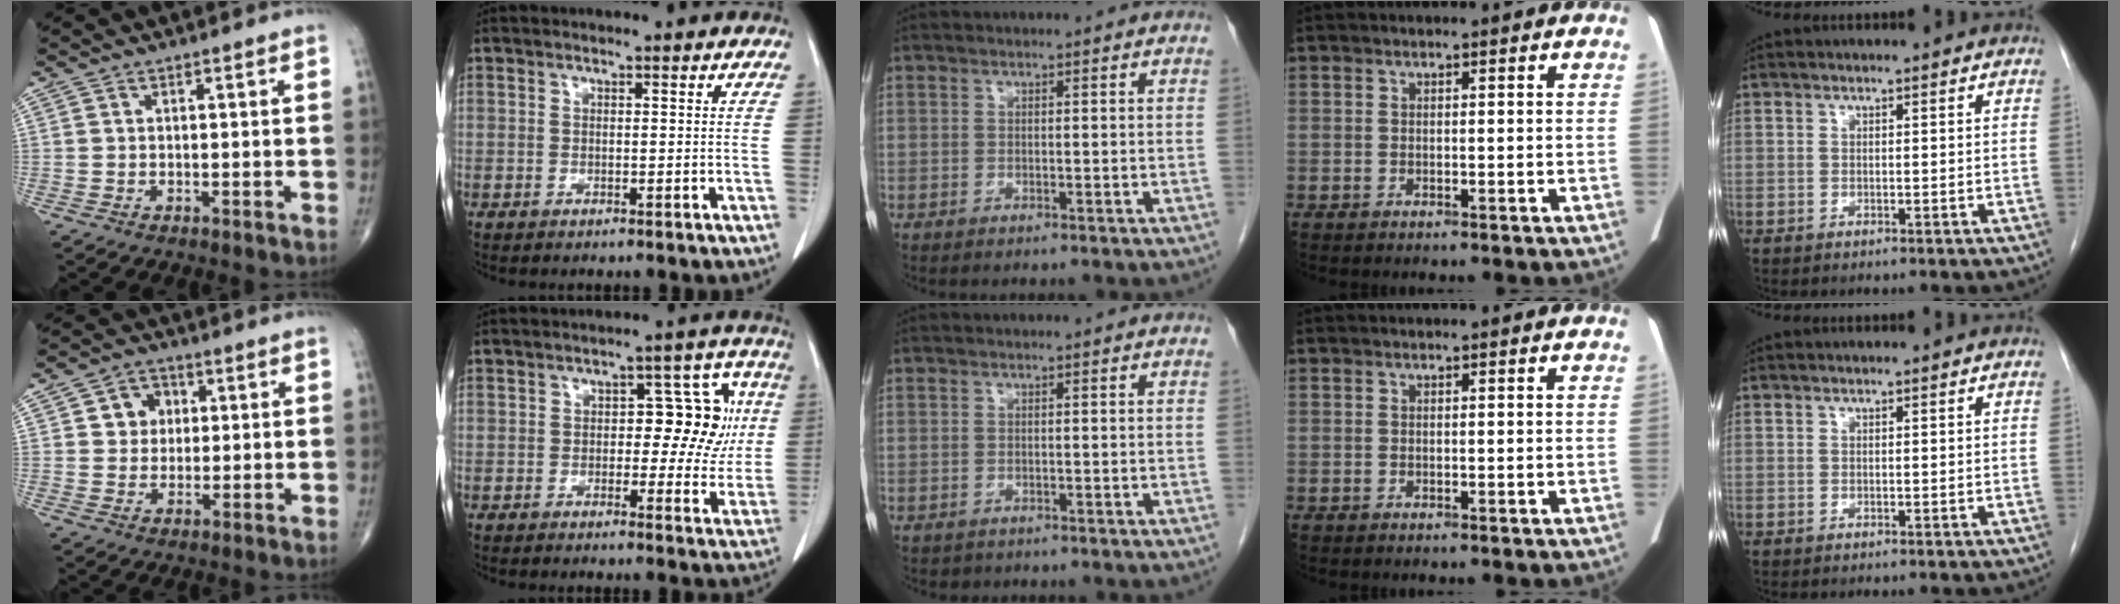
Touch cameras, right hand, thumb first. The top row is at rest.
{"thumb": {"total": 5.6, "force": [1.3, 4.9, 2.3], "torque": [-0.003, 0.002, 0.016]}, "index": {"total": 9.8, "force": [1.0, 4.8, 8.5], "torque": [-0.085, 0.034, 0.013]}, "middle": {"total": 0.5, "force": [-0.3, 0.4, 0.1], "torque": [-0.013, 0.003, -0.002]}}